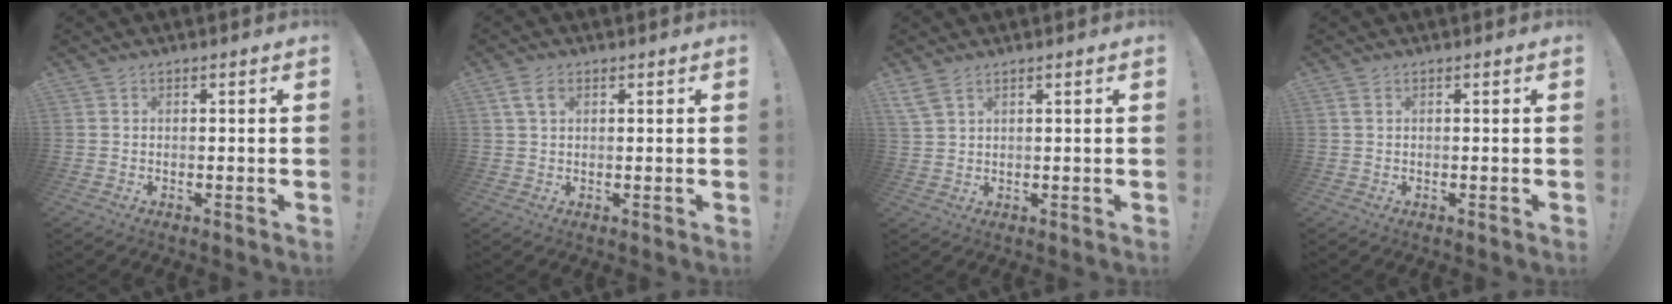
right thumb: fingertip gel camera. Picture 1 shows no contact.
{"total": 4.5, "force": [1.9, 2.5, 3.2], "torque": [-0.052, 0.000, 0.036]}
{"total": 4.1, "force": [2.8, 1.5, 2.6], "torque": [-0.059, -0.006, 0.057]}
{"total": 0.8, "force": [0.5, 0.4, 0.6], "torque": [-0.005, -0.001, 0.006]}